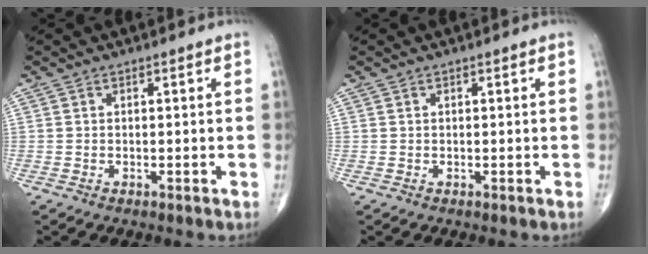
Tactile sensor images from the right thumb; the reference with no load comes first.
{"total": 0.0}